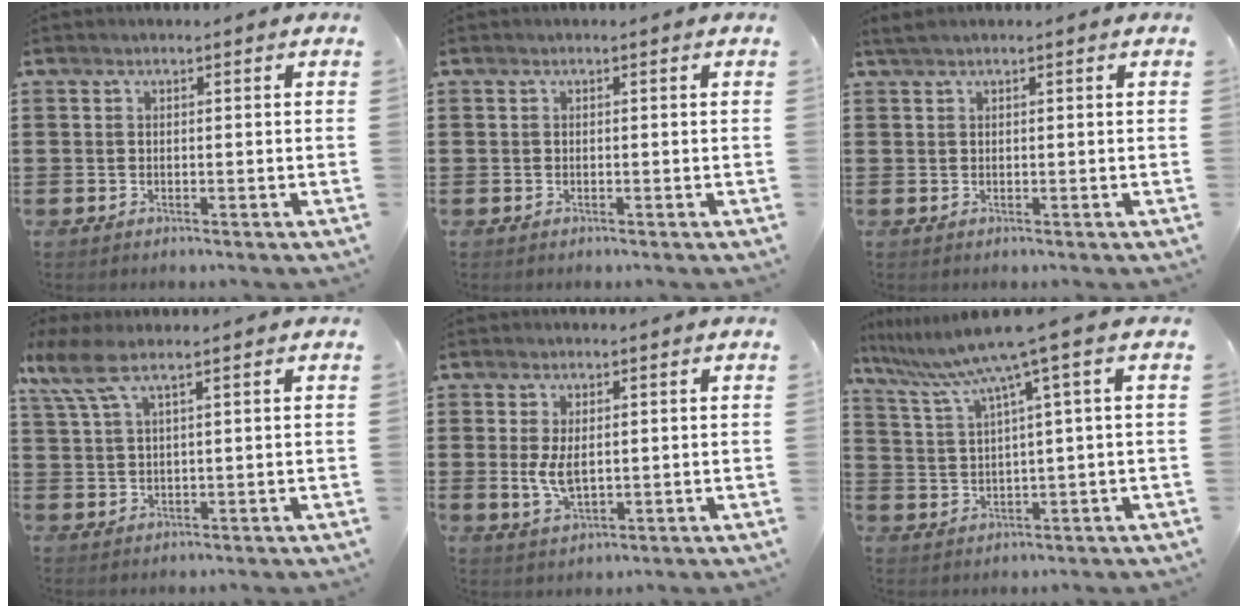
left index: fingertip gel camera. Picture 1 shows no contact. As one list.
[{"total": 0.0}, {"total": 0.7, "force": [0.4, -0.1, 0.6], "torque": [-0.012, -0.001, 0.008]}, {"total": 4.9, "force": [2.7, 0.8, 4.0], "torque": [-0.101, -0.002, 0.044]}, {"total": 4.4, "force": [0.2, 2.2, 3.8], "torque": [-0.087, 0.000, -0.001]}, {"total": 7.7, "force": [4.3, -0.9, 6.3], "torque": [-0.144, -0.032, 0.065]}]